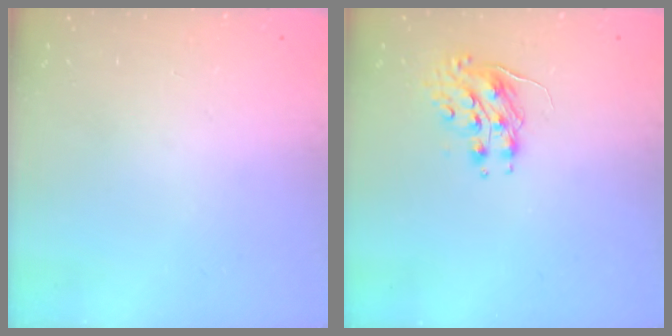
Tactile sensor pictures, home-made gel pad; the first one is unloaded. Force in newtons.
{"total": 8.5, "press": 8.4, "slide": 0.6}